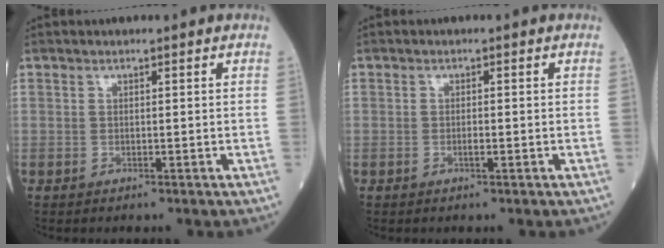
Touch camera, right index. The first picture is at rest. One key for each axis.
{"total": 0.9, "fx": -0.4, "fy": 0.2, "fz": 0.8, "tx": -0.017, "ty": 0.001, "tz": -0.007}